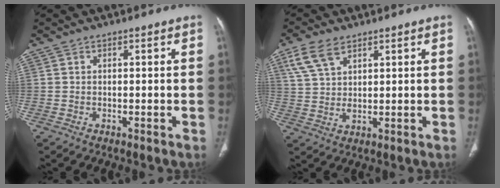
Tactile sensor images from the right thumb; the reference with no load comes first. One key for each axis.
{"total": 7.4, "fx": 4.2, "fy": 3.9, "fz": 4.6, "tx": -0.092, "ty": -0.008, "tz": 0.090}